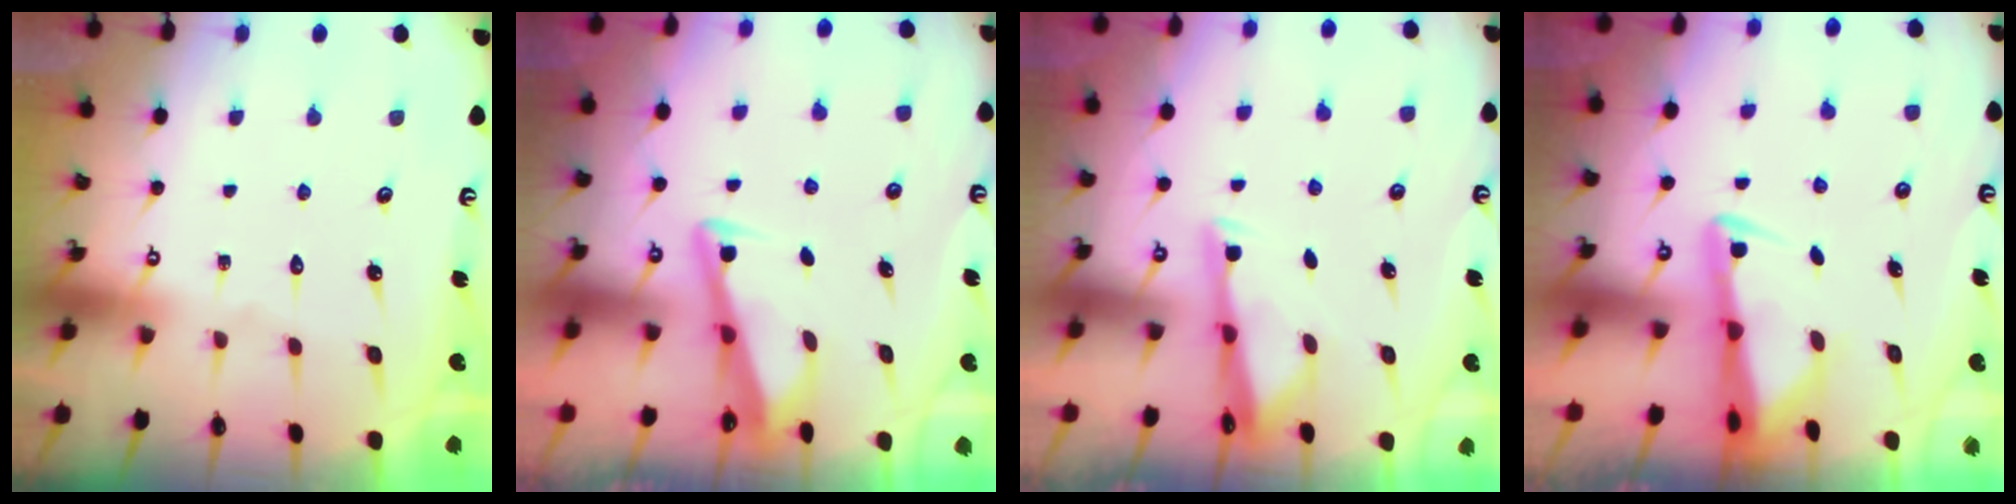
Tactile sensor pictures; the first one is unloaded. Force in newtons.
{"total": 3.3, "press": 3.3, "slide": 0.4}
{"total": 3.3, "press": 3.2, "slide": 0.4}
{"total": 3.0, "press": 2.9, "slide": 0.6}